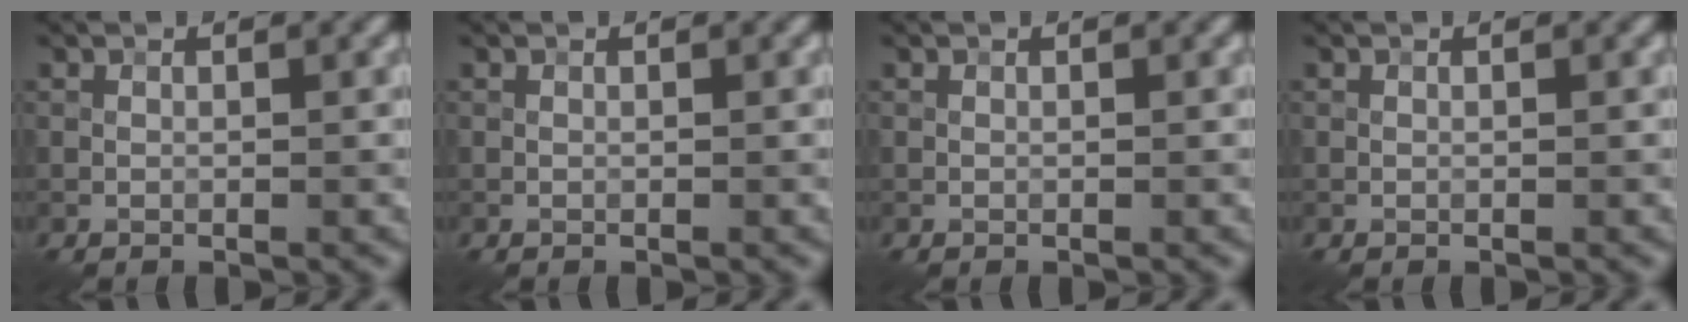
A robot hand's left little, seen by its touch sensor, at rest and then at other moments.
{"total": 0.0}
{"total": 0.0}
{"total": 0.0}